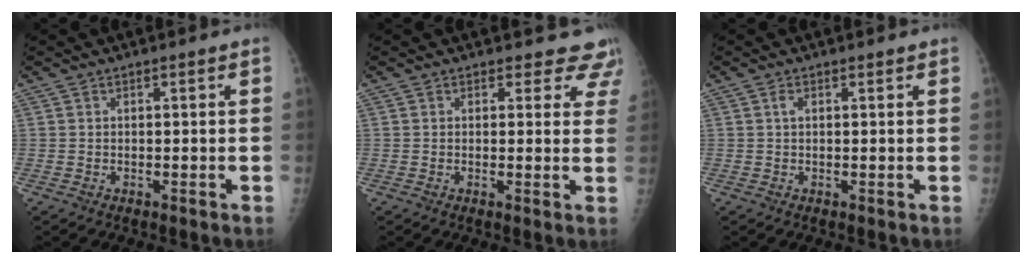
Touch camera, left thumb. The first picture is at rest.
{"total": 6.2, "force": [5.4, 3.0, 0.0], "torque": [0.052, -0.022, 0.029]}
{"total": 1.2, "force": [0.5, 0.7, 0.8], "torque": [-0.013, 0.000, 0.006]}